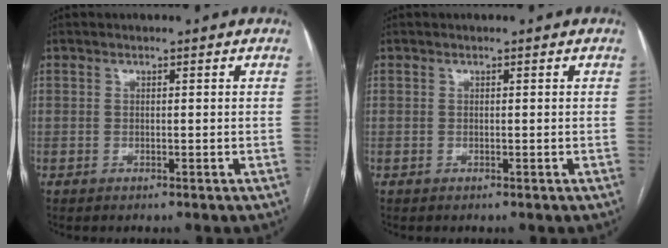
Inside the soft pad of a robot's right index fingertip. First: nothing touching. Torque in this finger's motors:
{"motor_torque": [-0.01, 0.01, 0.00, 0.00]}